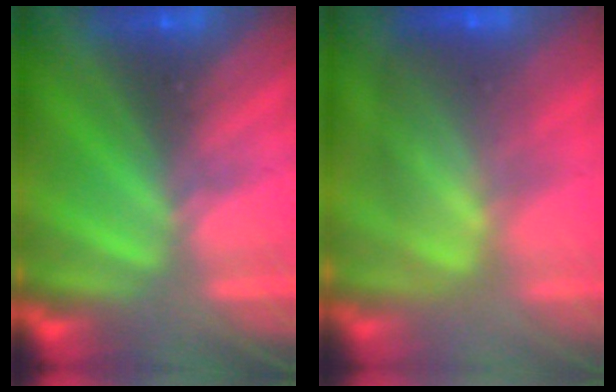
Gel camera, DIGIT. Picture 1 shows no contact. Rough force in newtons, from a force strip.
{"total": 9.8}